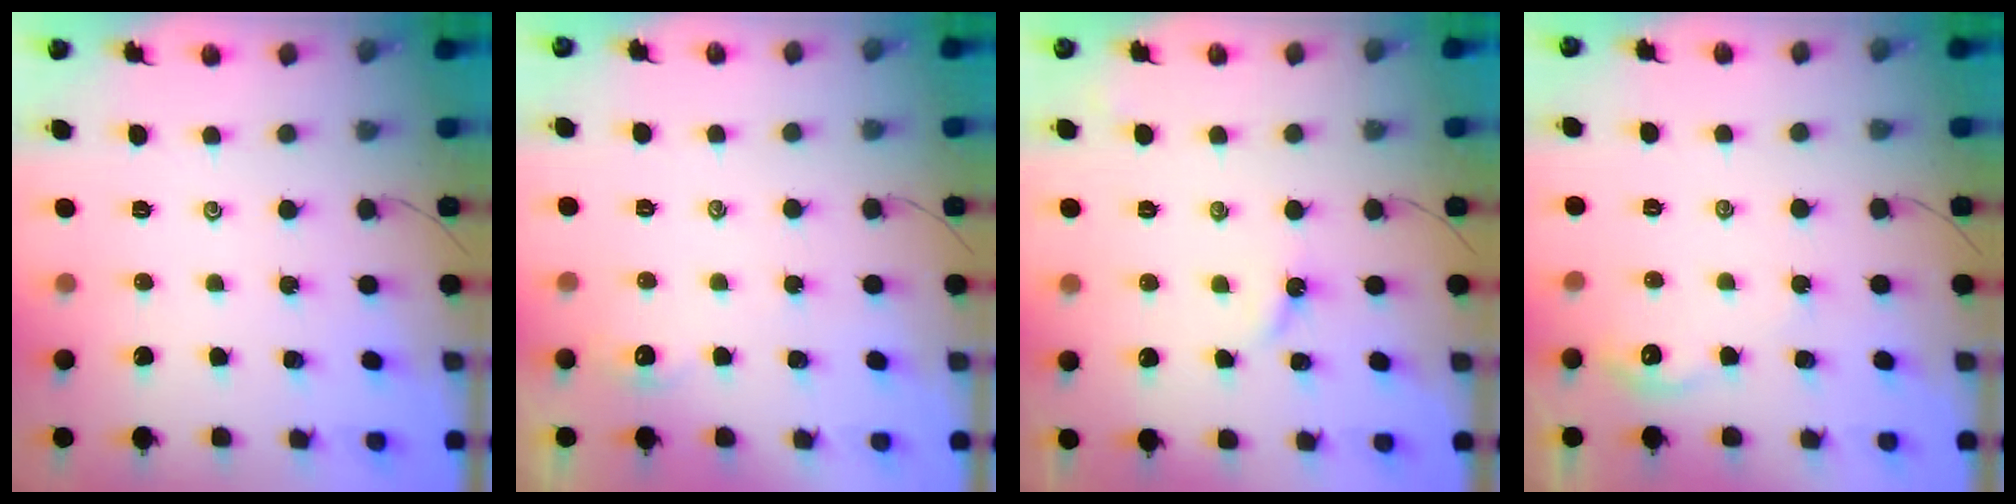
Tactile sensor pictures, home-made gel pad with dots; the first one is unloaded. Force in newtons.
{"total": 2.4, "press": 2.4, "slide": 0.3}
{"total": 2.7, "press": 2.7, "slide": 0.4}
{"total": 3.2, "press": 3.2, "slide": 0.3}